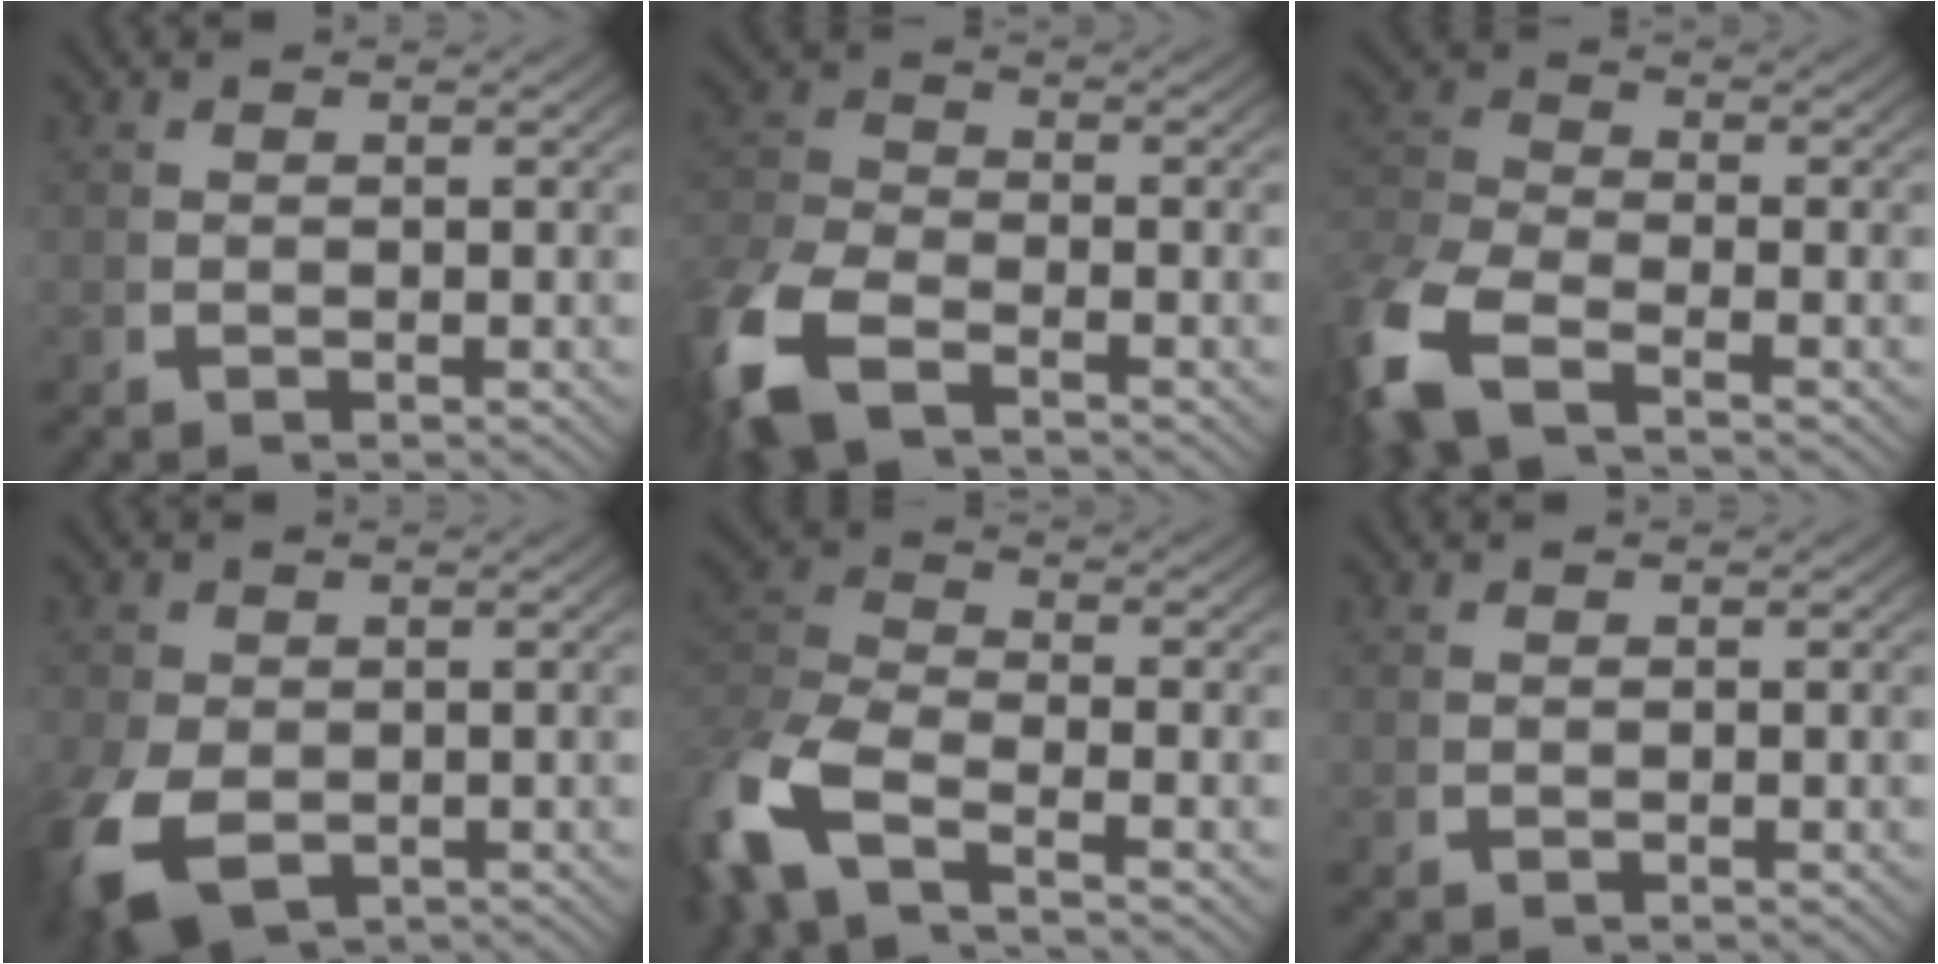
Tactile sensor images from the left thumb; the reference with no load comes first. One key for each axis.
{"total": 6.1, "fx": -3.0, "fy": 3.7, "fz": 3.8, "tx": -0.095, "ty": -0.012, "tz": -0.053}
{"total": 6.5, "fx": -2.7, "fy": 4.0, "fz": 4.4, "tx": -0.109, "ty": -0.012, "tz": -0.050}
{"total": 6.8, "fx": -2.5, "fy": 4.5, "fz": 4.4, "tx": -0.110, "ty": -0.042, "tz": -0.016}
{"total": 8.2, "fx": -2.7, "fy": 5.4, "fz": 5.6, "tx": -0.146, "ty": -0.014, "tz": -0.048}
{"total": 0.0}